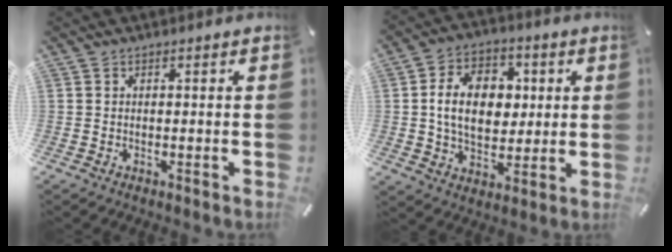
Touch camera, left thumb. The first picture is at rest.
{"total": 13.4, "force": [1.3, 9.9, 9.0], "torque": [-0.165, 0.014, 0.022]}